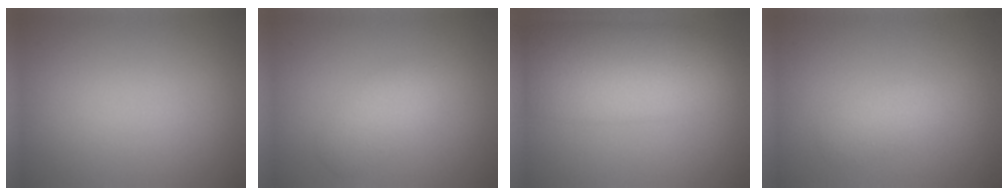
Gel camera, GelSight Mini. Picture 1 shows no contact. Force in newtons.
{"total": 2.2, "press": 2.2, "slide": 0.0}
{"total": 8.9, "press": 8.9, "slide": 0.1}
{"total": 1.8, "press": 1.8, "slide": 0.0}